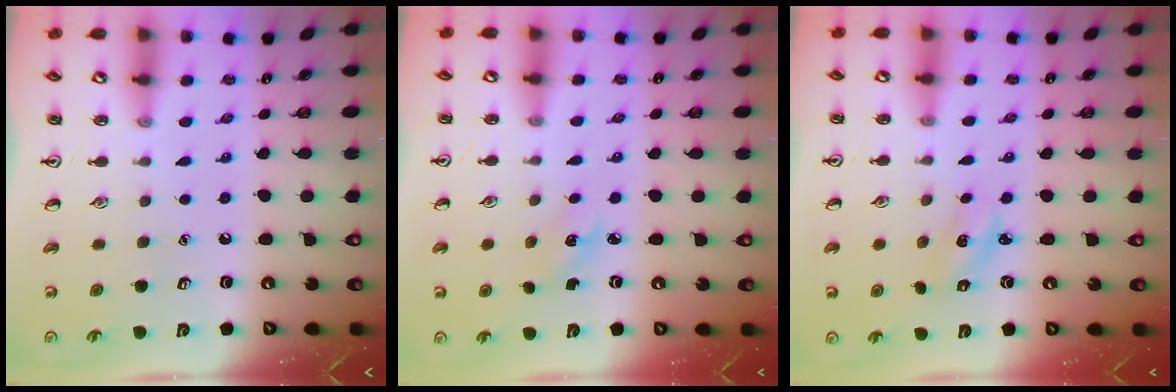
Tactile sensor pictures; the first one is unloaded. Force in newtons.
{"total": 2.5, "press": 2.4, "slide": 0.9}
{"total": 2.2, "press": 2.1, "slide": 0.4}